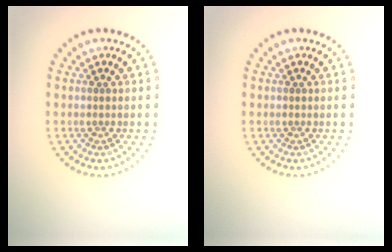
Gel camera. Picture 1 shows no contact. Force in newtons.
{"total": 0.0}